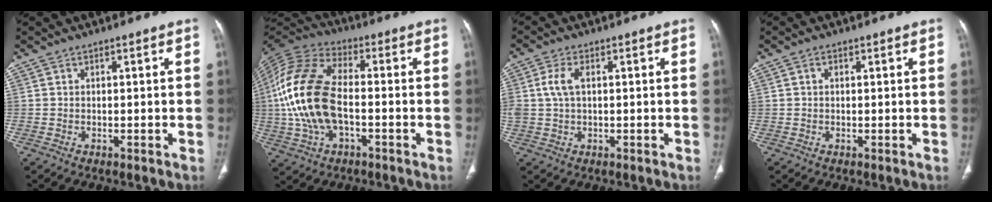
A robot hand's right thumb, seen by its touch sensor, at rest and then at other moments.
{"total": 17.6, "force": [-1.8, 9.4, 14.8], "torque": [-0.320, 0.025, -0.035]}
{"total": 4.8, "force": [0.8, 2.5, 4.0], "torque": [-0.099, 0.008, 0.014]}
{"total": 0.8, "force": [0.2, 0.5, 0.5], "torque": [-0.008, 0.003, 0.003]}